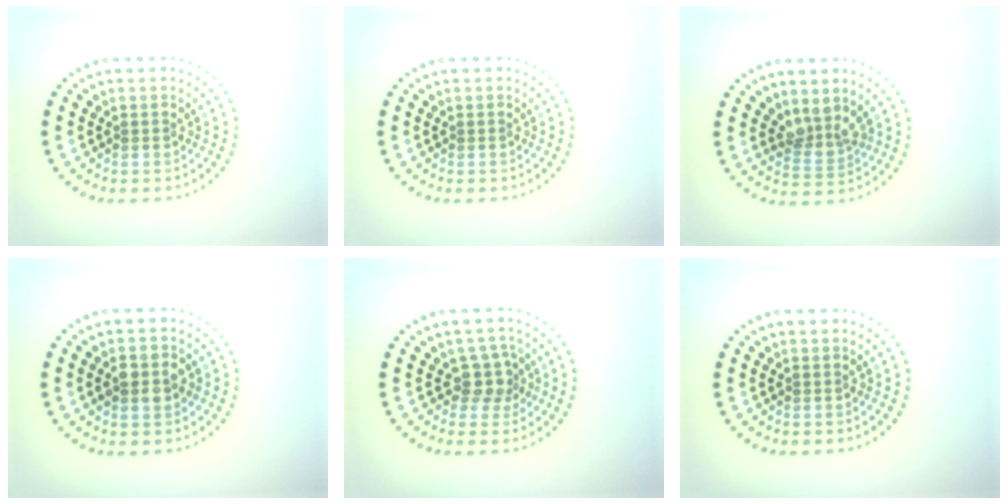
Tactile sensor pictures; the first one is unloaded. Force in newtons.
{"total": 0.0}
{"total": 2.4, "press": 2.0, "slide": 1.4}
{"total": 2.4, "press": 2.4, "slide": 0.3}
{"total": 2.3, "press": 1.8, "slide": 1.4}
{"total": 0.0}